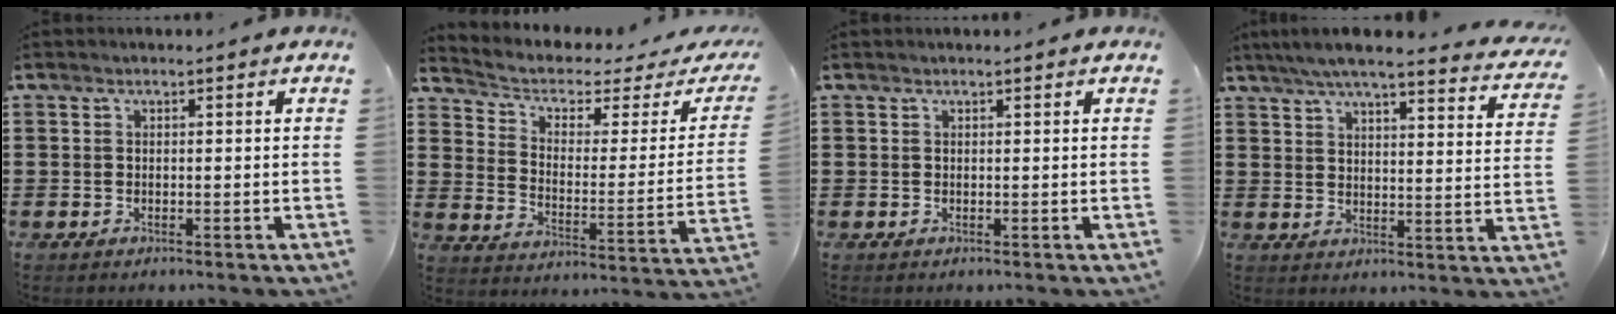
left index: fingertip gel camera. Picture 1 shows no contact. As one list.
[{"total": 3.2, "force": [1.8, 1.6, 2.1], "torque": [-0.056, -0.016, 0.023]}, {"total": 0.0}, {"total": 5.9, "force": [5.0, 0.1, 3.1], "torque": [-0.079, -0.026, 0.084]}]